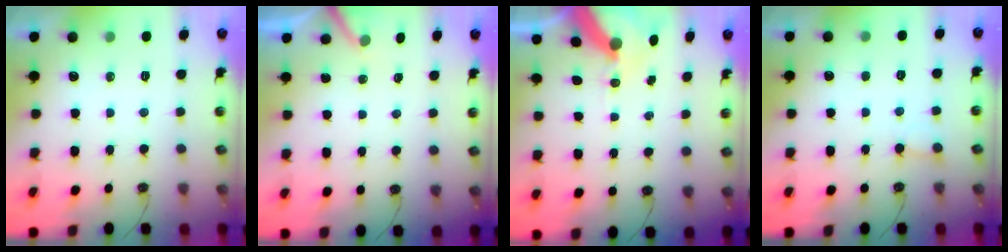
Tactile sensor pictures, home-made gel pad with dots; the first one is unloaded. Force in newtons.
{"total": 2.5, "press": 2.5, "slide": 0.2}
{"total": 10.3, "press": 10.2, "slide": 1.4}
{"total": 3.9, "press": 3.9, "slide": 0.6}